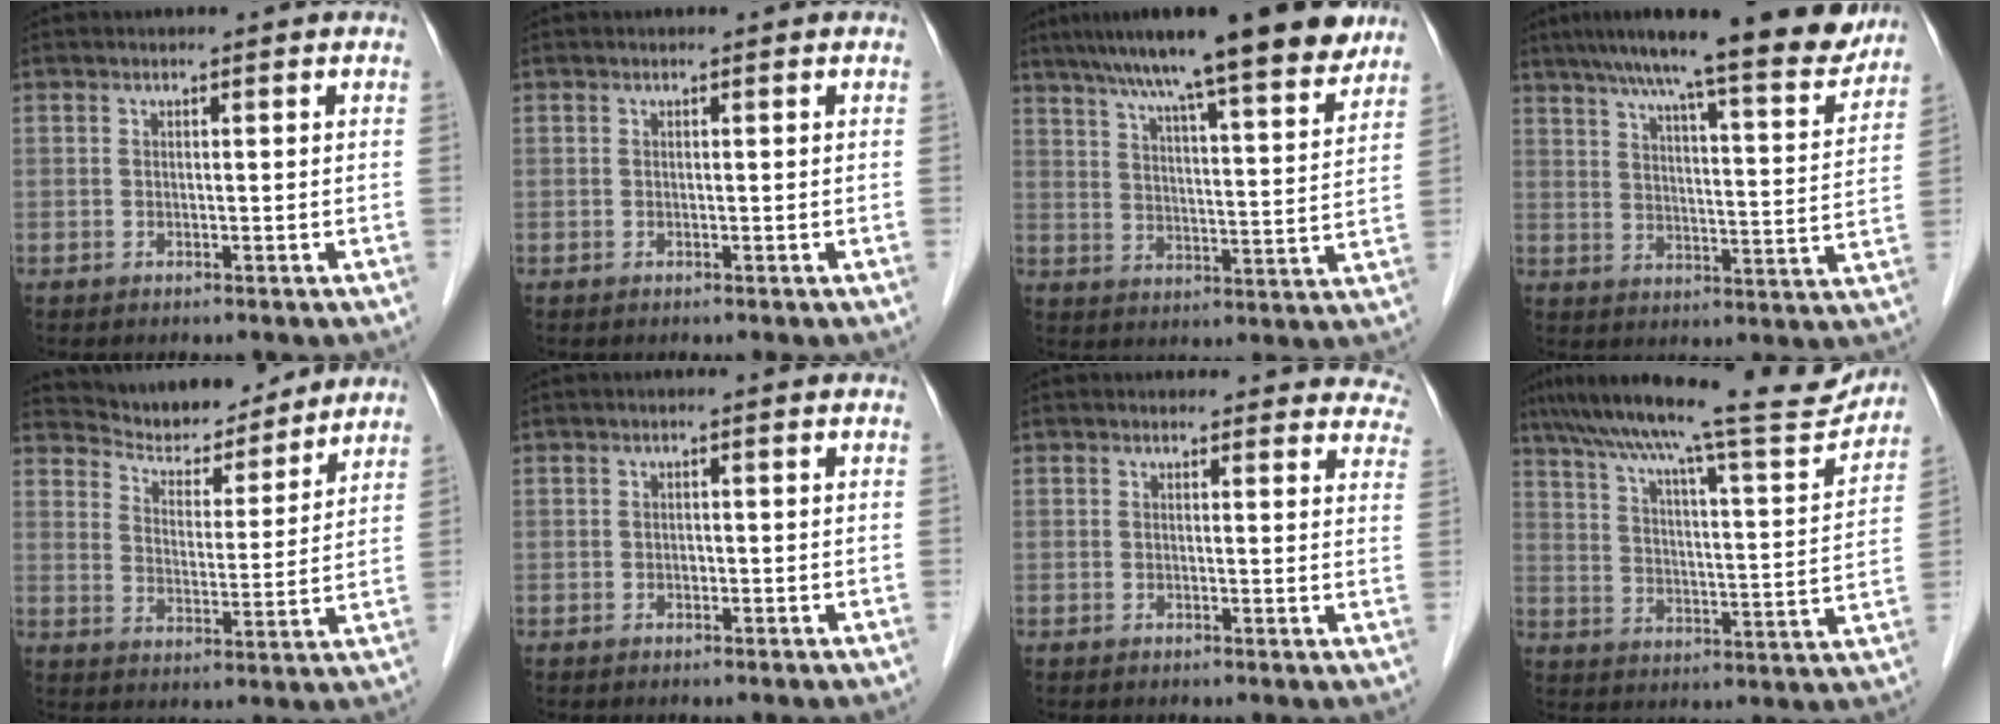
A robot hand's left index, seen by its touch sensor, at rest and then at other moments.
{"total": 0.0}
{"total": 18.8, "force": [15.0, 1.4, 11.4], "torque": [-0.176, 0.012, 0.216]}
{"total": 17.8, "force": [15.2, 1.7, 9.1], "torque": [-0.133, -0.005, 0.208]}
{"total": 13.3, "force": [12.5, 3.0, 3.2], "torque": [-0.048, 0.000, 0.189]}
{"total": 0.6, "force": [-0.3, 0.4, 0.3], "torque": [-0.004, -0.001, -0.006]}
{"total": 11.7, "force": [11.0, 4.0, 1.1], "torque": [0.038, -0.021, 0.085]}
{"total": 22.1, "force": [19.2, 2.0, 10.8], "torque": [-0.181, -0.007, 0.269]}